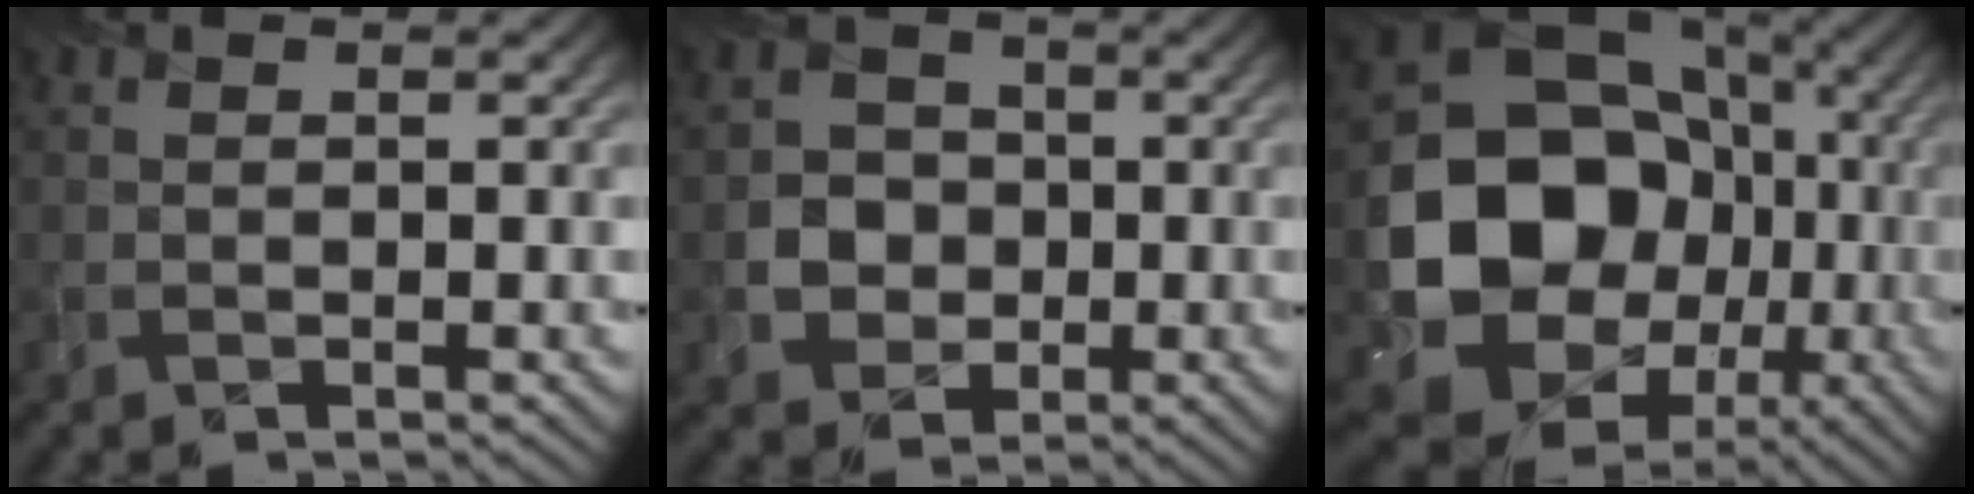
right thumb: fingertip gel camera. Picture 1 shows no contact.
{"total": 4.5, "force": [-0.7, 4.3, 0.9], "torque": [-0.014, -0.003, -0.027]}
{"total": 17.5, "force": [-2.3, 15.1, 8.5], "torque": [-0.178, -0.043, -0.030]}